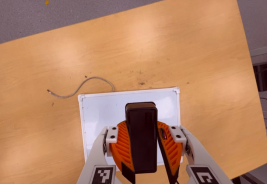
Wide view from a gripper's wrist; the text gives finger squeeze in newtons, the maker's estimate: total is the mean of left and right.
{"total": 10.2, "left": 10.0, "right": 10.3}